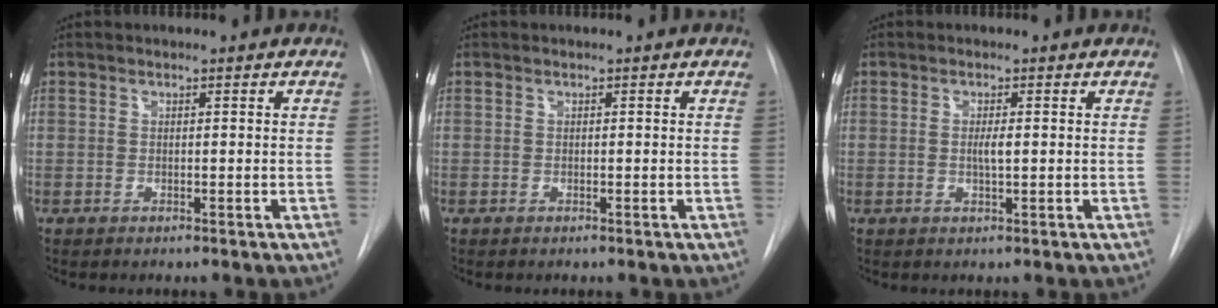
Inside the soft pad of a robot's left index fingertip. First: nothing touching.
{"total": 0.0}
{"total": 1.7, "force": [-0.8, 0.2, 1.4], "torque": [-0.026, -0.005, -0.015]}